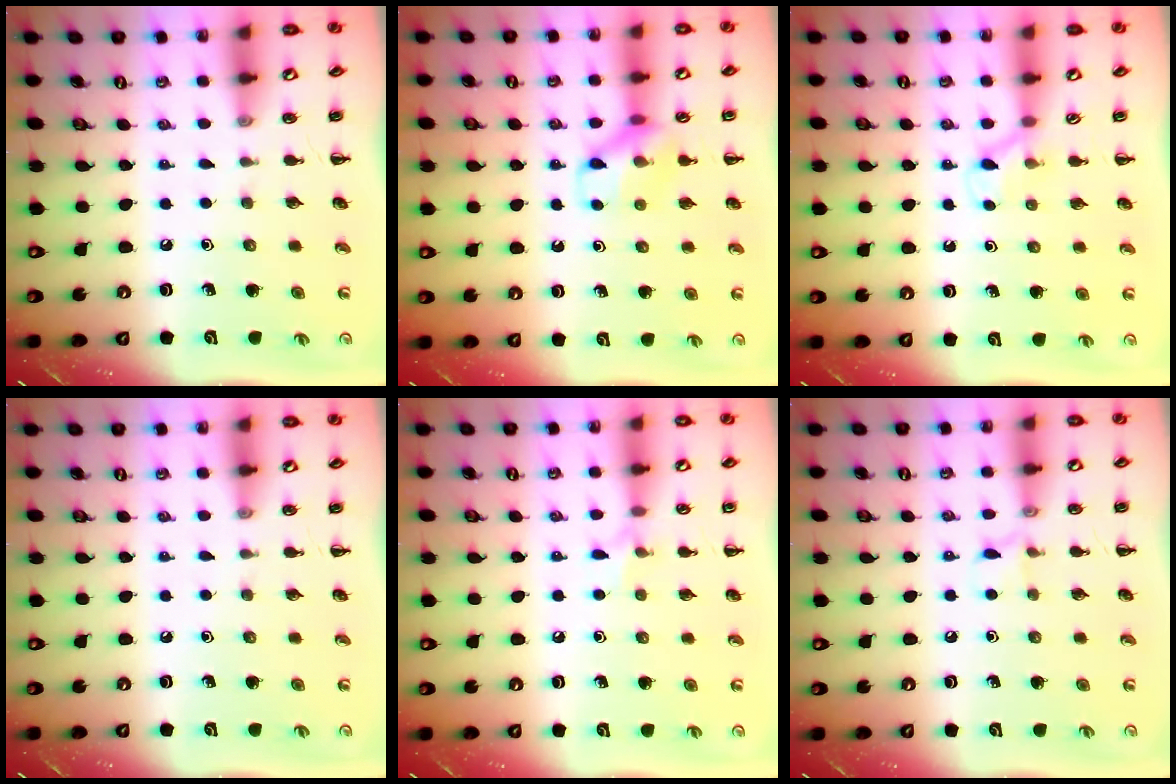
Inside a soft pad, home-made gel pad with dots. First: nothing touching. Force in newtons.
{"total": 11.3, "press": 11.2, "slide": 0.8}
{"total": 3.8, "press": 3.5, "slide": 1.4}
{"total": 0.0}
{"total": 5.5, "press": 5.2, "slide": 1.8}
{"total": 4.6, "press": 4.4, "slide": 1.4}